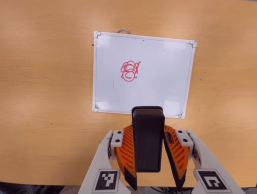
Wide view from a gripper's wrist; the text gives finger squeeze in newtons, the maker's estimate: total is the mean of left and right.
{"total": 6.0, "left": 4.8, "right": 7.2}